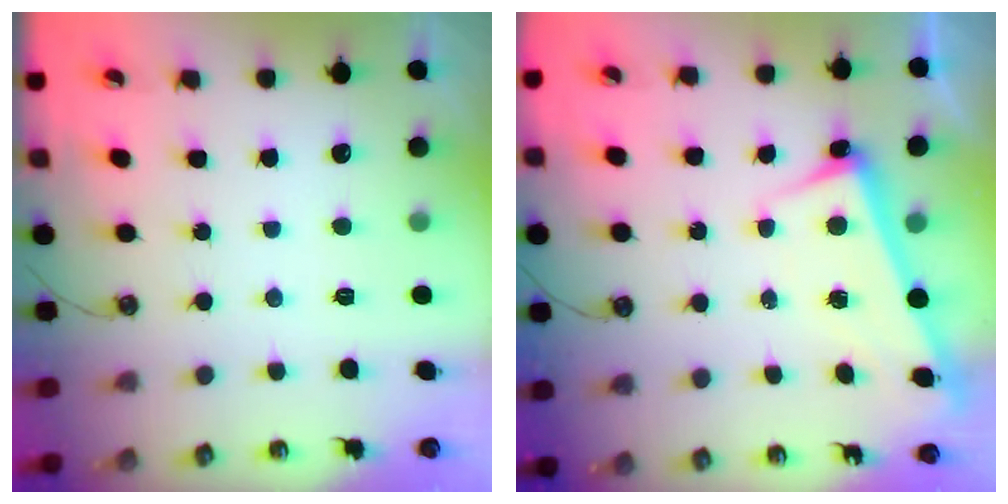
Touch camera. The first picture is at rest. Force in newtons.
{"total": 2.6, "press": 2.5, "slide": 0.7}